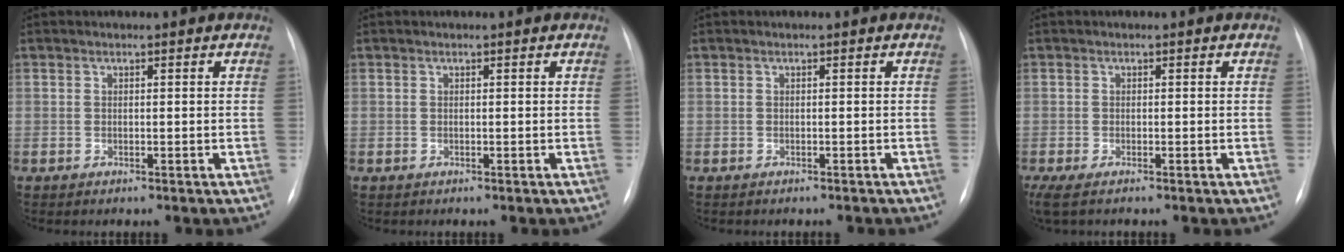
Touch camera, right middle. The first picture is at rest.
{"total": 0.0}
{"total": 1.9, "force": [-1.7, 0.4, 0.7], "torque": [-0.011, -0.003, -0.017]}
{"total": 3.6, "force": [-2.6, 0.8, 2.3], "torque": [-0.044, -0.011, -0.042]}